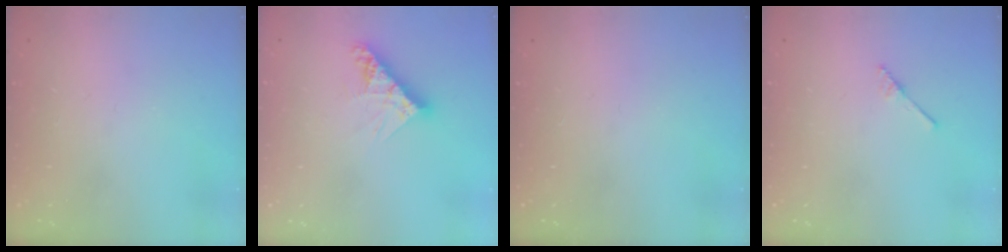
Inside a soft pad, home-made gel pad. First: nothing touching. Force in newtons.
{"total": 9.6, "press": 9.6, "slide": 0.7}
{"total": 0.0}
{"total": 2.5, "press": 2.4, "slide": 0.3}